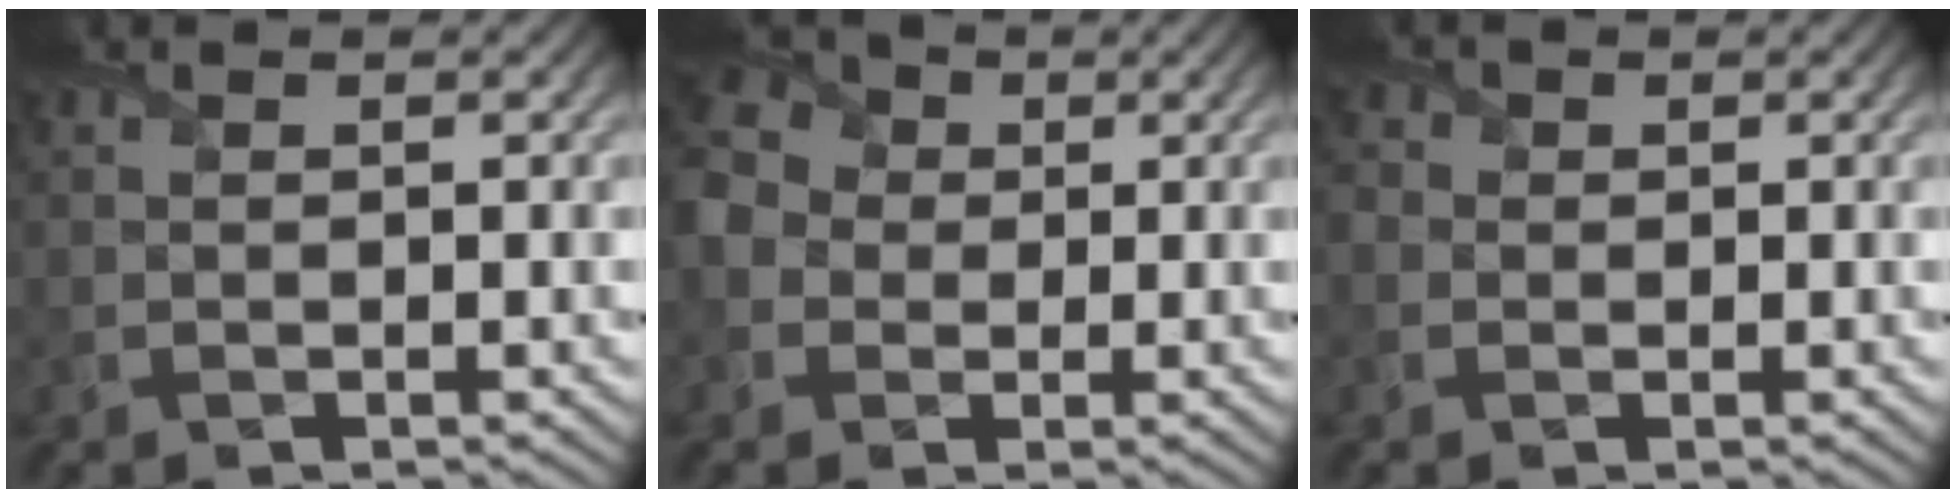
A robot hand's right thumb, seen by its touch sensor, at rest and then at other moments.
{"total": 7.0, "force": [-0.3, 6.1, 3.4], "torque": [-0.107, 0.003, -0.017]}
{"total": 2.1, "force": [0.1, 2.0, 0.7], "torque": [-0.026, 0.004, -0.006]}